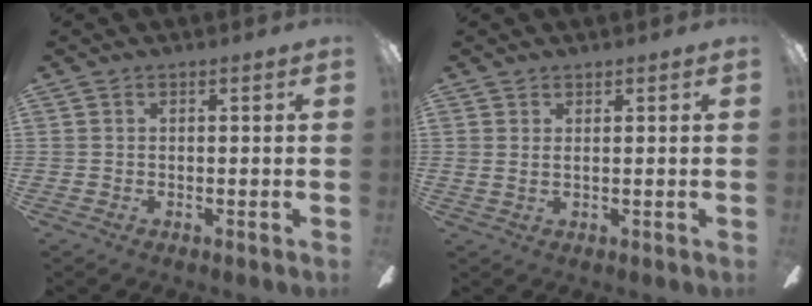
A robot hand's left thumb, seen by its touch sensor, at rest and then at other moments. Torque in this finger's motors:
{"motor_torque": [-0.16, -0.02, 0.10, -0.06, -0.04]}